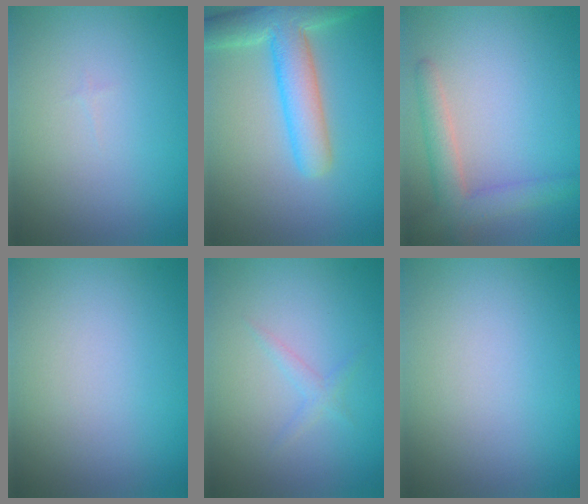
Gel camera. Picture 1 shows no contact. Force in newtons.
{"total": 6.7, "press": 6.7, "slide": 0.6}
{"total": 3.4, "press": 3.4, "slide": 0.4}
{"total": 0.0}
{"total": 1.1, "press": 1.1, "slide": 0.0}
{"total": 0.0}